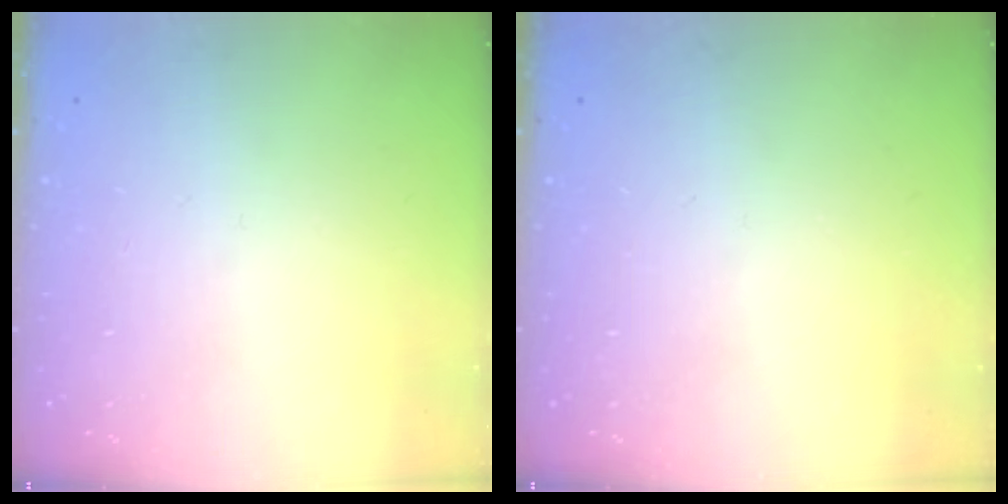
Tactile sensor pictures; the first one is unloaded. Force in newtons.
{"total": 0.0}